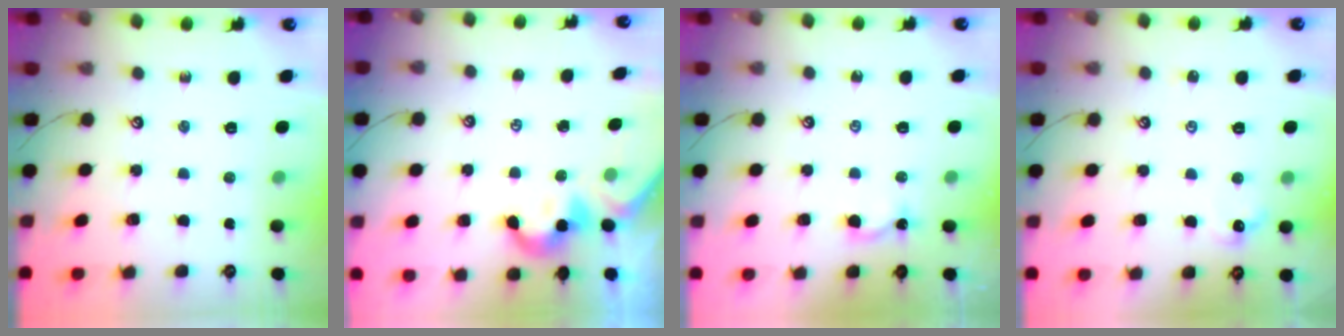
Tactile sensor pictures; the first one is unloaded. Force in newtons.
{"total": 2.0, "press": 1.9, "slide": 0.5}
{"total": 1.7, "press": 1.6, "slide": 0.3}
{"total": 1.5, "press": 1.4, "slide": 0.5}